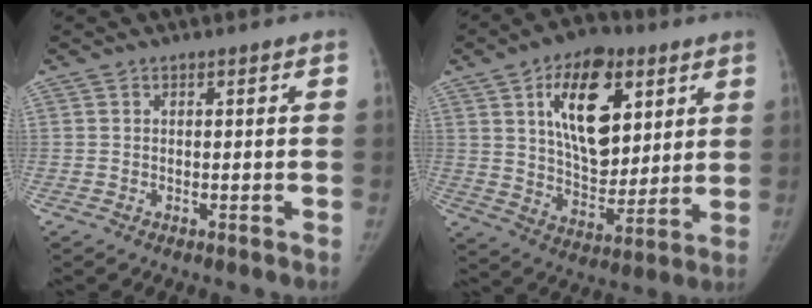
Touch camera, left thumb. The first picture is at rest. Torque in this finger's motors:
{"motor_torque": [0.39, 0.62, 0.58, 0.25, 0.11]}